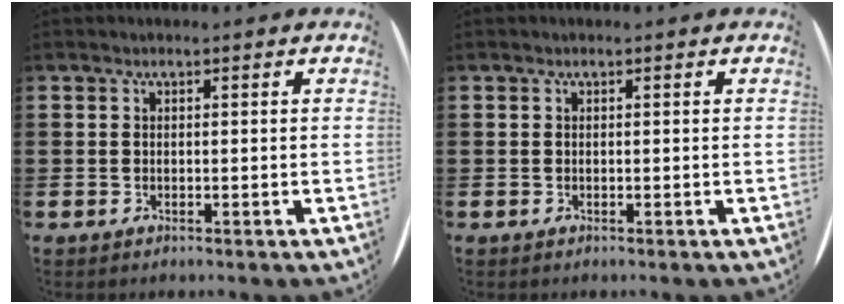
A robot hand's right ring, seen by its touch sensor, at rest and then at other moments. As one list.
[{"total": 0.0}]